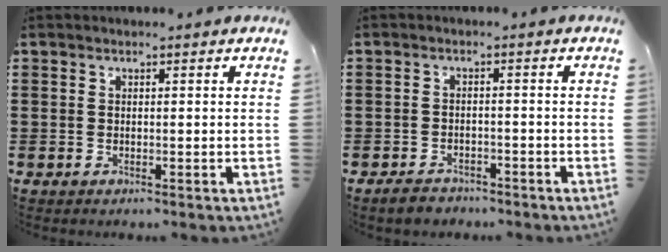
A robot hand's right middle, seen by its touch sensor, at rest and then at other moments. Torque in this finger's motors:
{"motor_torque": [1.07, -0.14, 0.18, 0.10]}